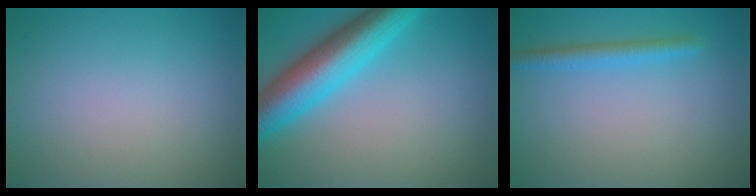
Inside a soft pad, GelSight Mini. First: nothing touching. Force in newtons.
{"total": 8.2, "press": 8.2, "slide": 0.3}
{"total": 2.0, "press": 2.0, "slide": 0.1}